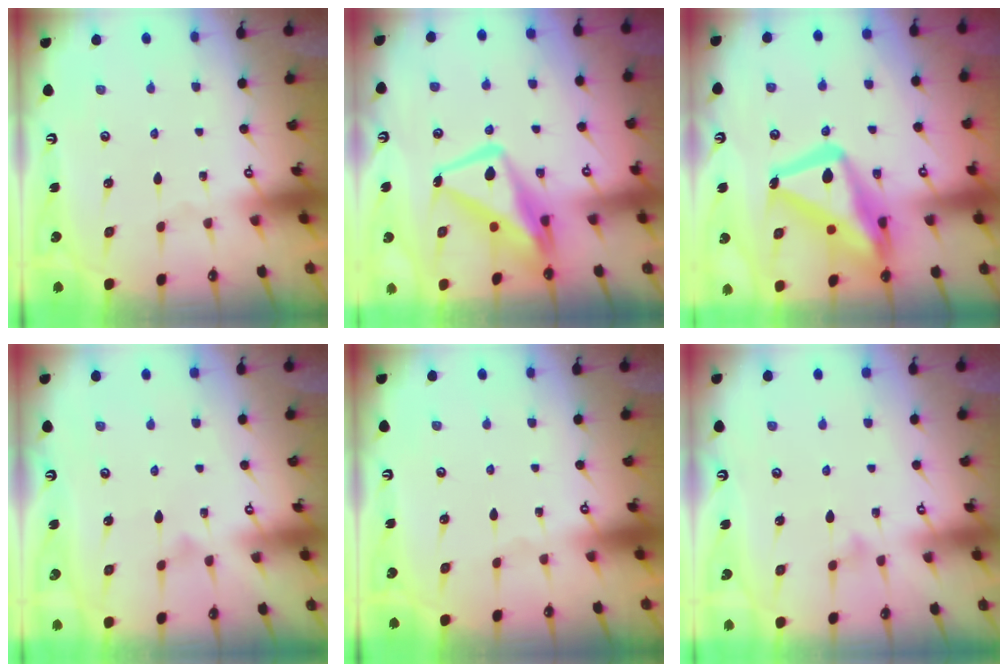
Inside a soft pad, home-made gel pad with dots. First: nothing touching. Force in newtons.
{"total": 13.8, "press": 13.8, "slide": 1.3}
{"total": 21.0, "press": 20.9, "slide": 1.8}
{"total": 3.7, "press": 3.7, "slide": 0.3}
{"total": 0.0}
{"total": 5.1, "press": 5.1, "slide": 0.4}